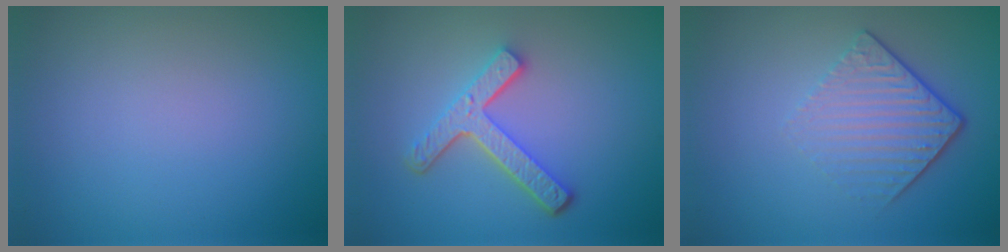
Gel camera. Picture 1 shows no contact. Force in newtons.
{"total": 4.2, "press": 3.3, "slide": 2.6}
{"total": 4.5, "press": 2.9, "slide": 3.3}